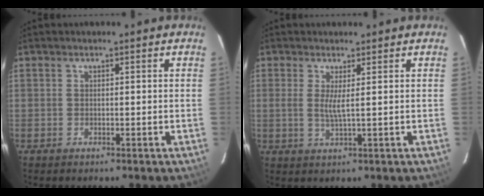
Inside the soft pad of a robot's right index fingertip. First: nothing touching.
{"total": 2.7, "force": [0.5, -0.1, 2.7], "torque": [-0.052, -0.007, 0.008]}